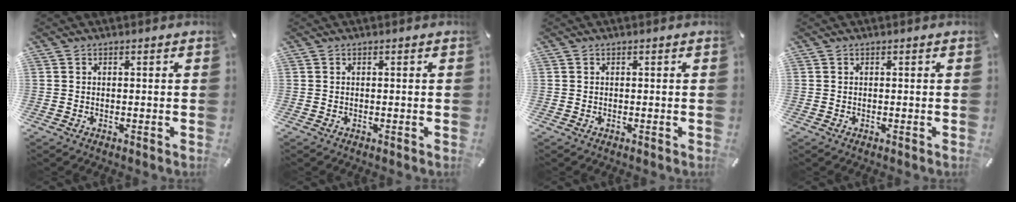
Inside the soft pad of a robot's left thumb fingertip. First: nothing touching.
{"total": 0.0}
{"total": 0.0}
{"total": 0.0}